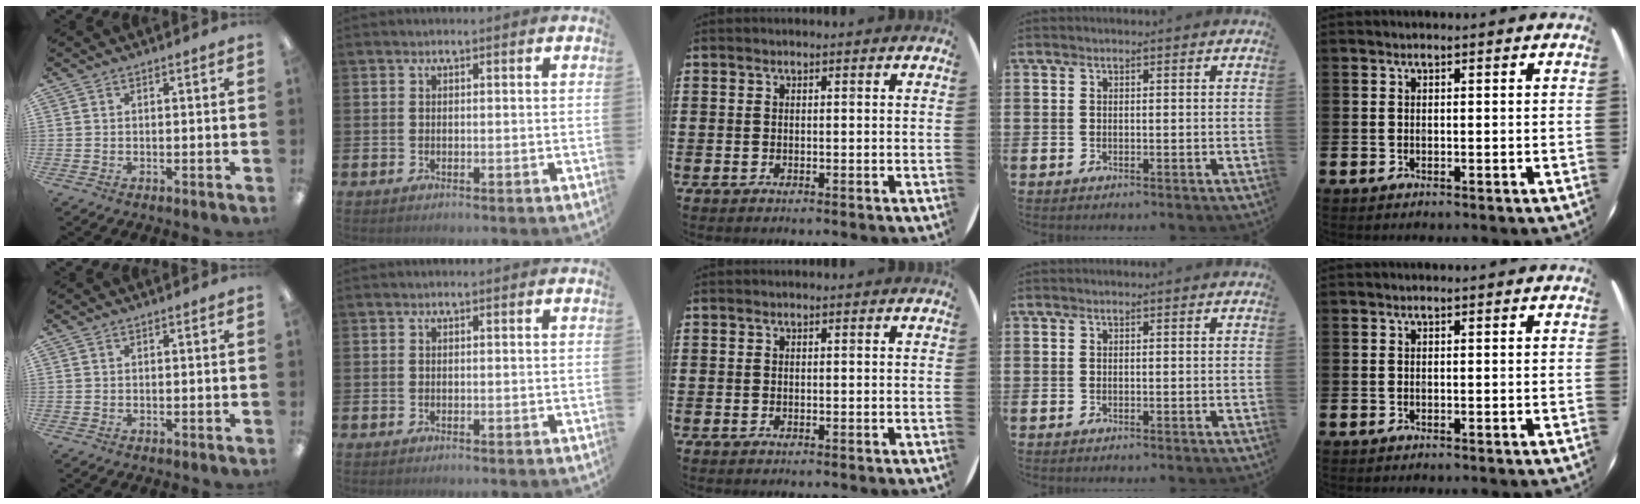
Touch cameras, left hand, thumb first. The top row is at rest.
{}